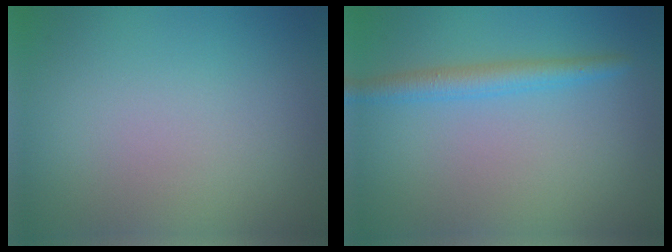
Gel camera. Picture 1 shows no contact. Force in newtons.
{"total": 2.4, "press": 2.4, "slide": 0.2}